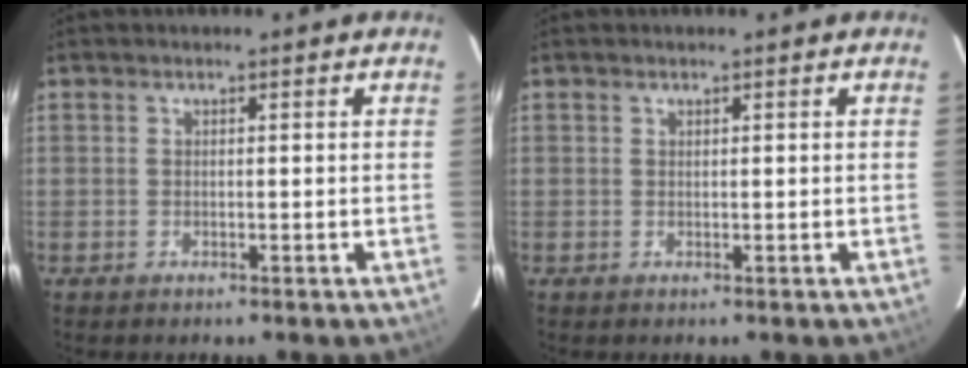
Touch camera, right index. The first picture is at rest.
{"total": 0.0}